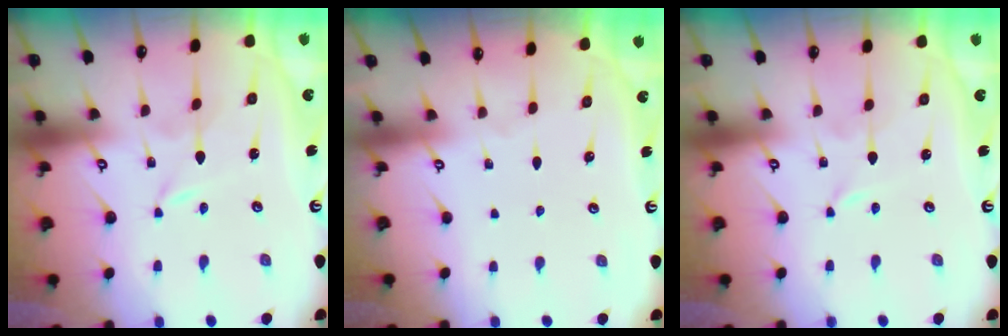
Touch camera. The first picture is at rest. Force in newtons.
{"total": 0.0}
{"total": 0.0}